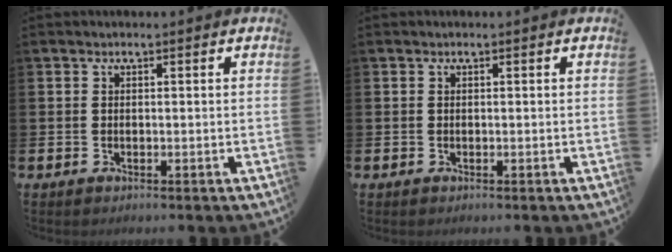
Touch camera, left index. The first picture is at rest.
{"total": 0.0}